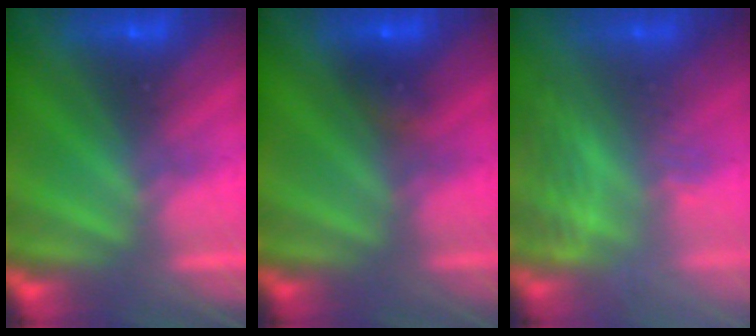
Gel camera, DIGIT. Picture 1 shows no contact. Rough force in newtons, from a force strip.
{"total": 2.2}
{"total": 2.8}